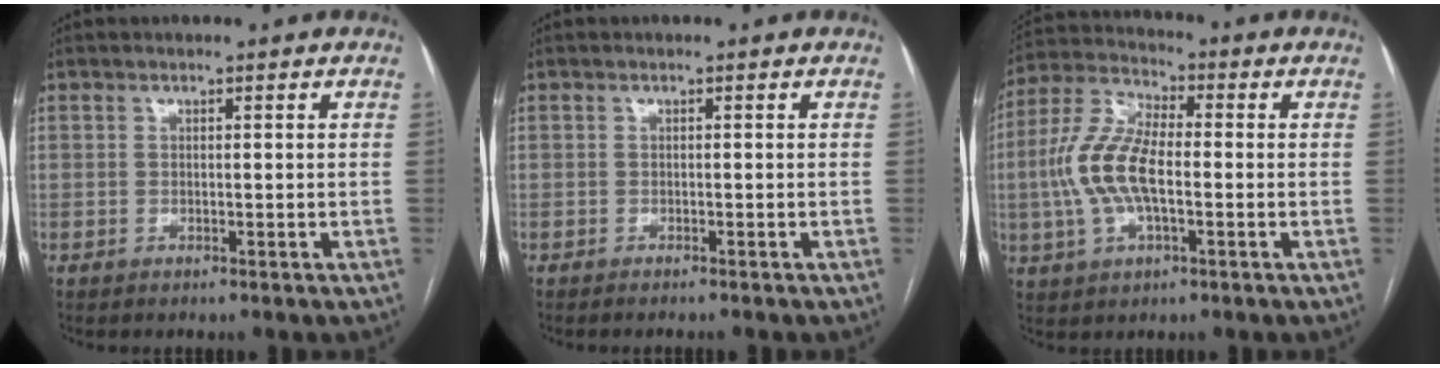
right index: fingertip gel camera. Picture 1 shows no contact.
{"total": 2.1, "force": [-1.9, 0.2, 0.9], "torque": [-0.010, -0.003, -0.022]}
{"total": 11.6, "force": [-1.0, 4.8, 10.5], "torque": [-0.240, 0.016, -0.020]}